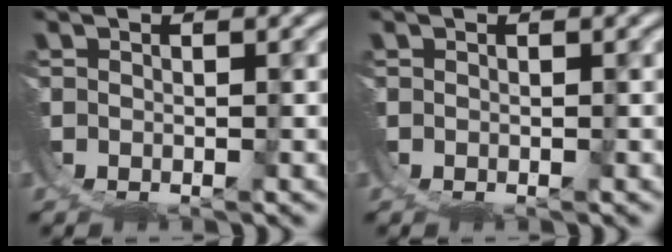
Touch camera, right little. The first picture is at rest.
{"total": 0.0}